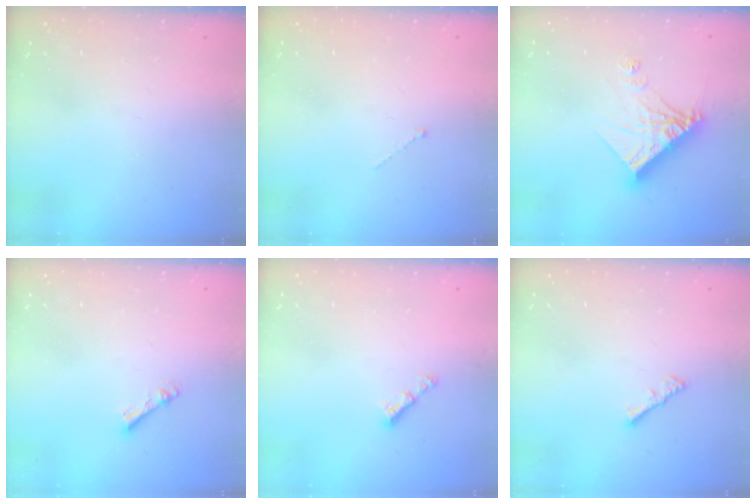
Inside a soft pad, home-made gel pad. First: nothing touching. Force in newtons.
{"total": 0.0}
{"total": 12.7, "press": 12.7, "slide": 1.2}
{"total": 2.7, "press": 2.7, "slide": 0.4}
{"total": 2.9, "press": 2.9, "slide": 0.3}
{"total": 1.1, "press": 1.1, "slide": 0.4}